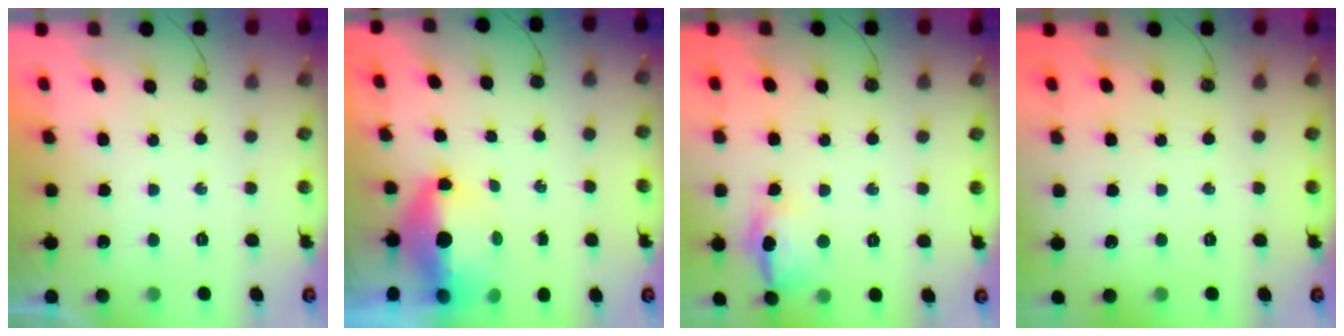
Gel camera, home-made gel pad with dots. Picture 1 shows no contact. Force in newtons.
{"total": 7.0, "press": 6.9, "slide": 1.2}
{"total": 12.7, "press": 12.7, "slide": 1.2}
{"total": 0.0}